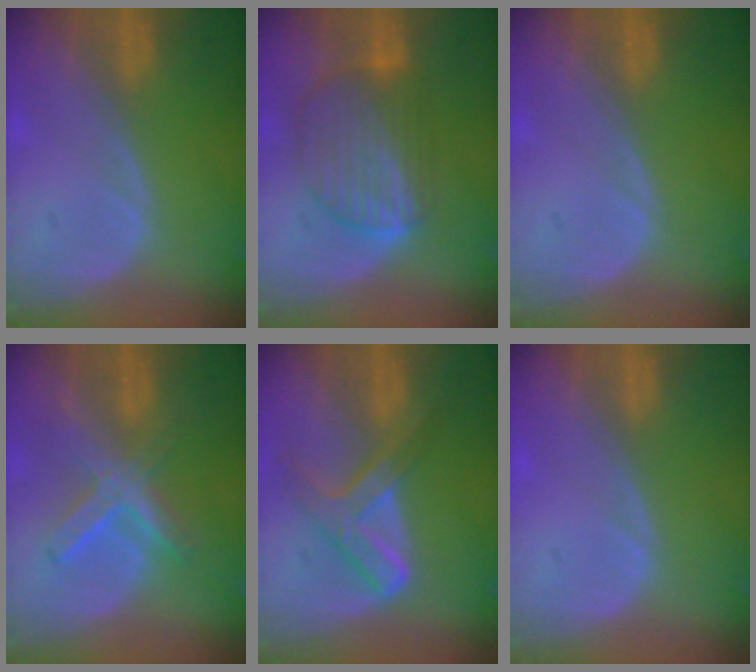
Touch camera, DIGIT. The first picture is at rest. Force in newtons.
{"total": 8.7, "press": 7.7, "slide": 4.1}
{"total": 0.0}
{"total": 7.0, "press": 6.2, "slide": 3.2}
{"total": 7.2, "press": 6.2, "slide": 3.7}
{"total": 0.7, "press": 0.1, "slide": 0.7}